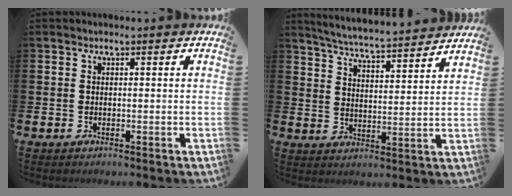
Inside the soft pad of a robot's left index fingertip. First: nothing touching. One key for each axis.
{"total": 5.7, "fx": 5.6, "fy": -0.3, "fz": 0.9, "tx": -0.044, "ty": -0.045, "tz": 0.096}